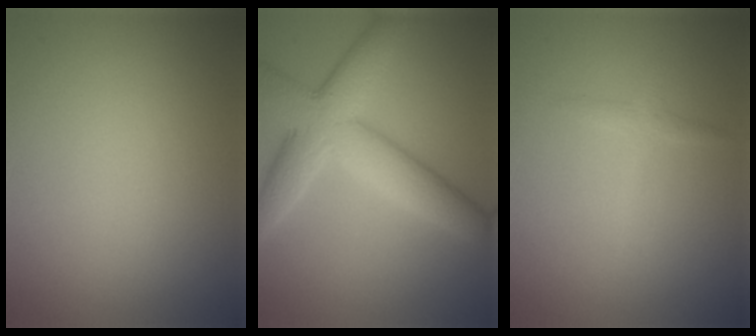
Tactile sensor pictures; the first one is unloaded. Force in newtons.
{"total": 6.9, "press": 6.9, "slide": 0.2}
{"total": 1.3, "press": 1.3, "slide": 0.1}